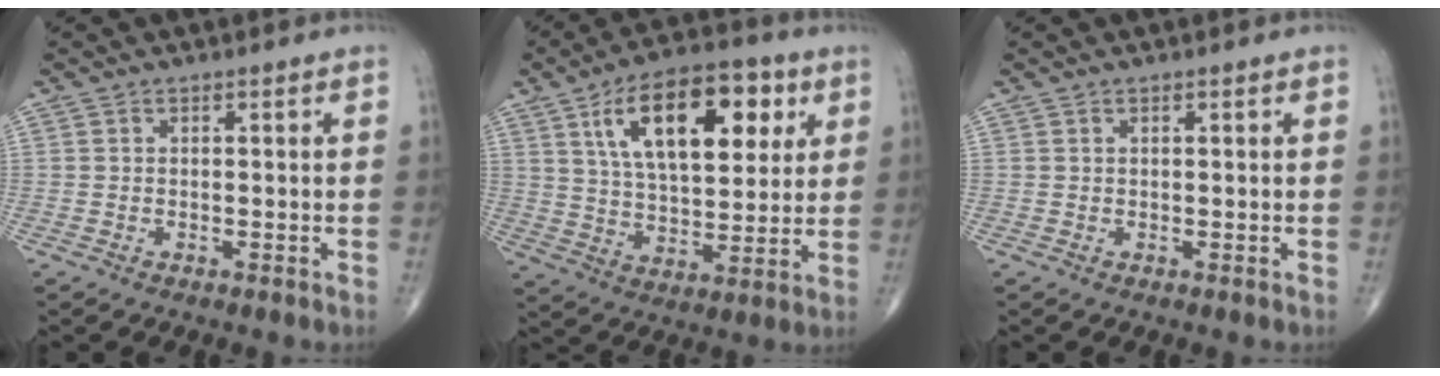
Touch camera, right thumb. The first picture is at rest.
{"total": 19.8, "force": [7.6, 9.7, 15.4], "torque": [-0.212, -0.015, 0.125]}
{"total": 0.0}